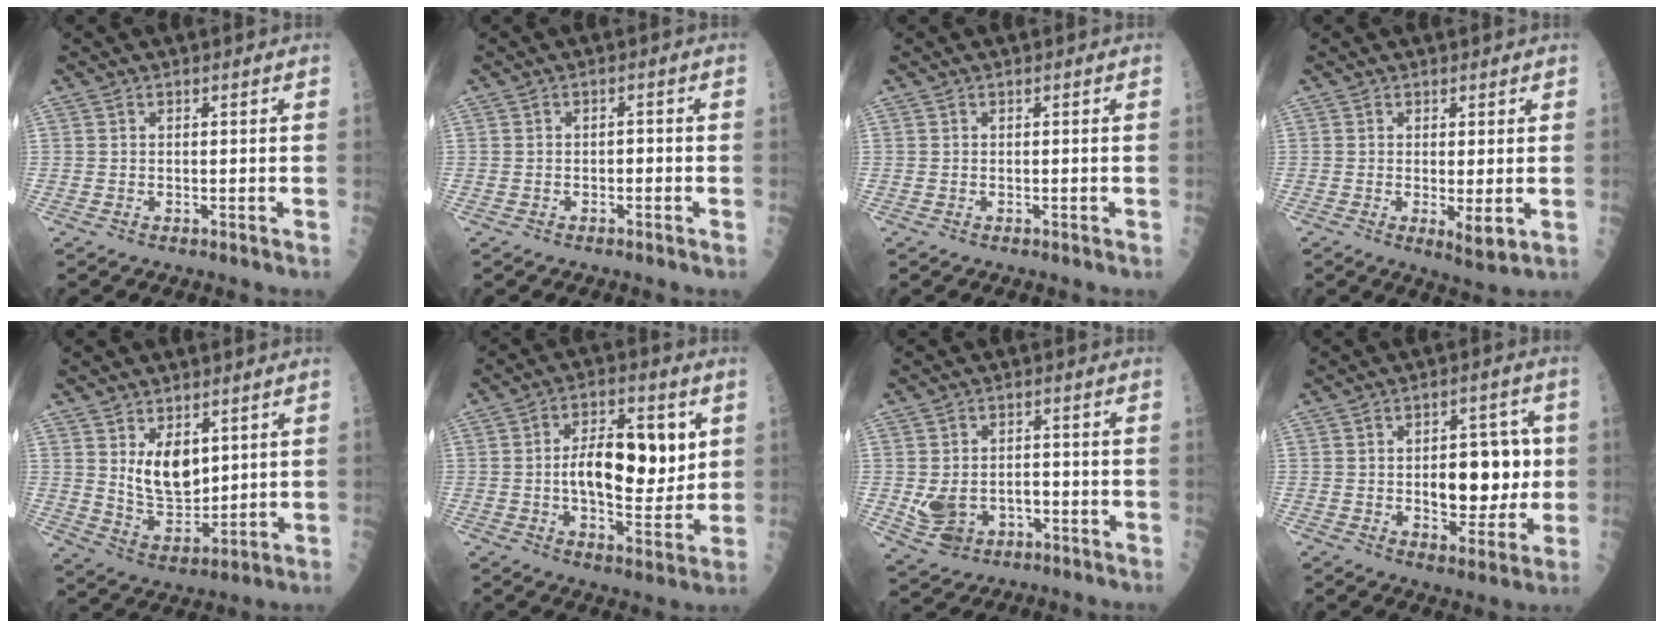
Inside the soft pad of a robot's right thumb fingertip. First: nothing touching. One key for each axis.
{"total": 1.1, "fx": -0.3, "fy": 0.7, "fz": 0.7, "tx": -0.001, "ty": 0.005, "tz": -0.007}
{"total": 0.0}
{"total": 3.8, "fx": -0.3, "fy": 0.9, "fz": 3.6, "tx": -0.057, "ty": -0.013, "tz": -0.003}
{"total": 9.5, "fx": 3.2, "fy": 5.7, "fz": 6.9, "tx": -0.088, "ty": -0.034, "tz": 0.072}
{"total": 15.4, "fx": 2.2, "fy": 7.3, "fz": 13.4, "tx": -0.176, "ty": -0.002, "tz": 0.037}
{"total": 7.8, "fx": -1.7, "fy": 6.0, "fz": 4.7, "tx": -0.067, "ty": 0.016, "tz": -0.015}
{"total": 13.1, "fx": 0.1, "fy": 7.4, "fz": 10.8, "tx": -0.102, "ty": 0.012, "tz": 0.010}